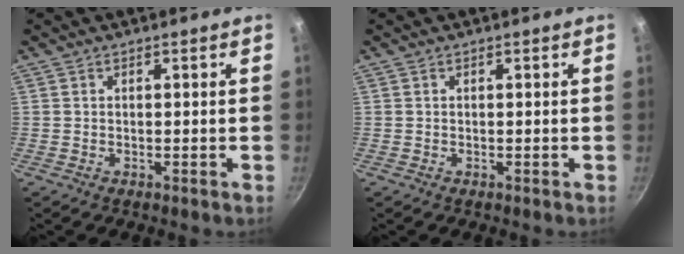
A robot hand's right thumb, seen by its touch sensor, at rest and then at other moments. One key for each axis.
{"total": 0.0}